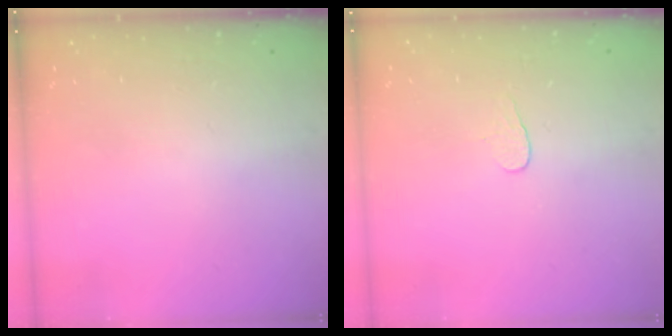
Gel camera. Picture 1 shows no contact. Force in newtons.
{"total": 3.8, "press": 3.8, "slide": 0.4}